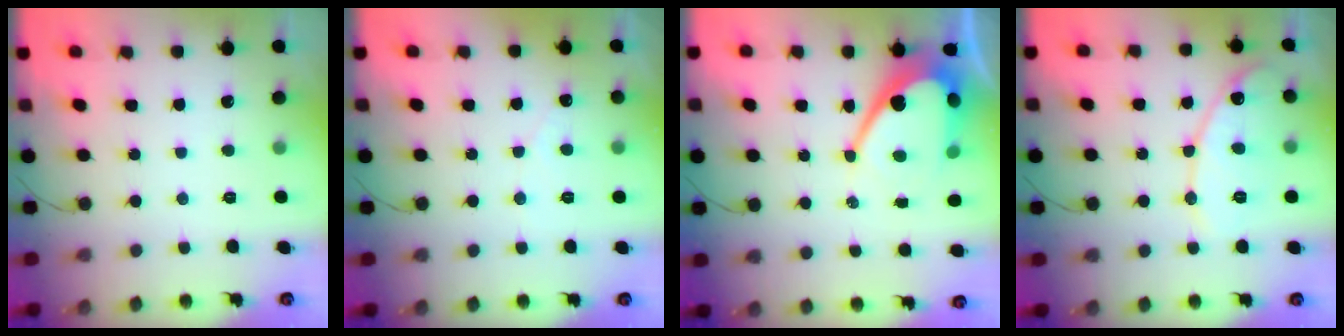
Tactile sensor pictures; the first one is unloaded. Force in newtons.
{"total": 1.7, "press": 1.7, "slide": 0.0}
{"total": 13.7, "press": 13.6, "slide": 1.2}
{"total": 11.6, "press": 11.6, "slide": 1.0}